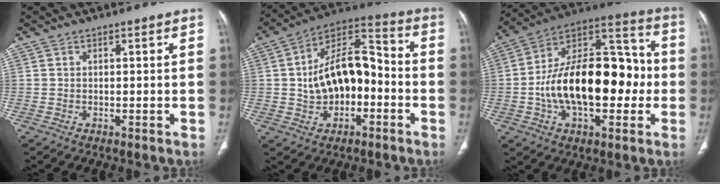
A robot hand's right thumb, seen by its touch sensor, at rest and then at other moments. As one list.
[{"total": 16.0, "force": [-1.7, 9.7, 12.7], "torque": [-0.186, 0.049, -0.031]}, {"total": 25.8, "force": [-2.4, 14.2, 21.4], "torque": [-0.329, 0.045, -0.037]}]